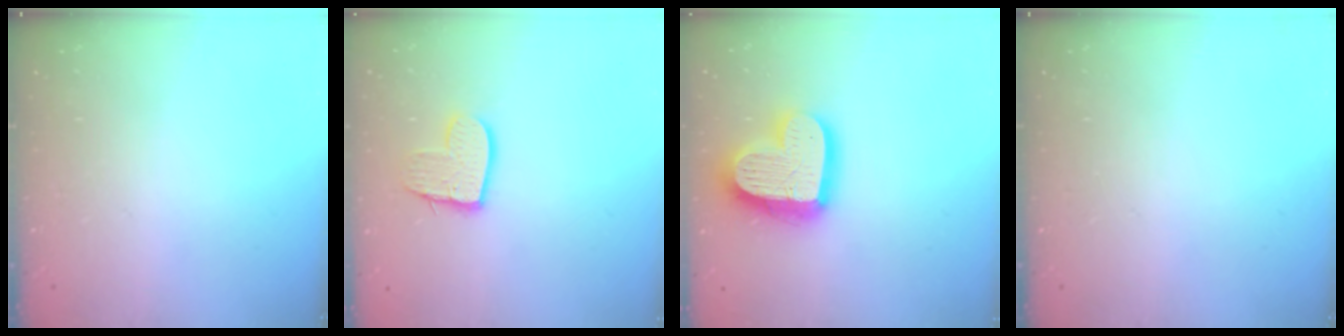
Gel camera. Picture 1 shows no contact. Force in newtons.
{"total": 10.7, "press": 10.6, "slide": 0.8}
{"total": 19.4, "press": 19.3, "slide": 1.5}
{"total": 0.0}